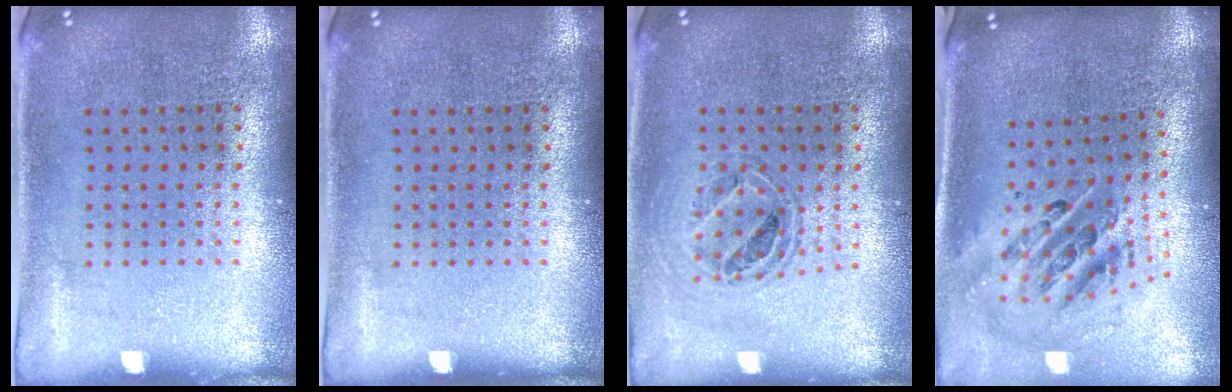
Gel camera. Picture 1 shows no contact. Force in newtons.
{"total": 0.0}
{"total": 0.8, "press": 0.8, "slide": 0.0}
{"total": 1.9, "press": 1.5, "slide": 1.2}